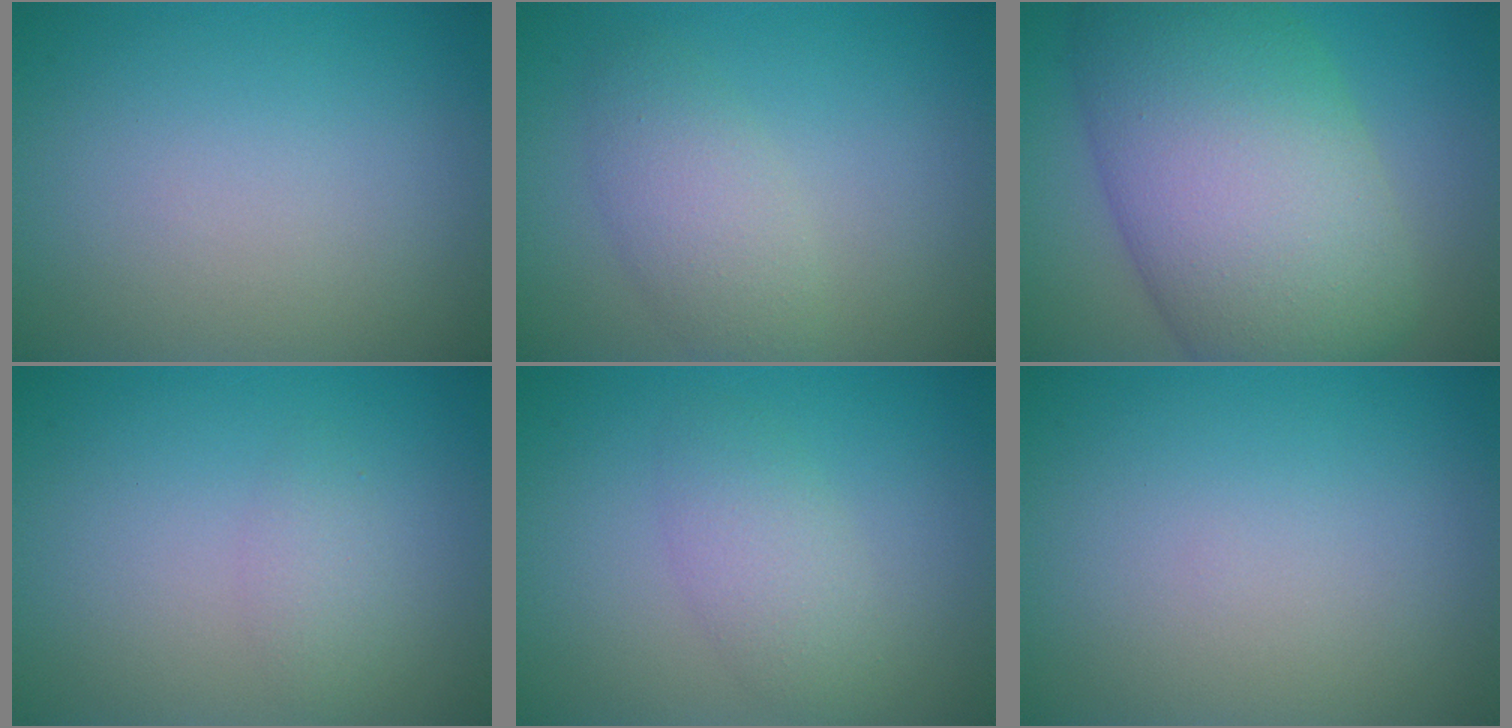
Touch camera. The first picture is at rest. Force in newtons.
{"total": 3.1, "press": 3.1, "slide": 0.0}
{"total": 13.9, "press": 13.9, "slide": 0.5}
{"total": 1.4, "press": 1.4, "slide": 0.1}
{"total": 2.7, "press": 2.7, "slide": 0.1}
{"total": 0.0}